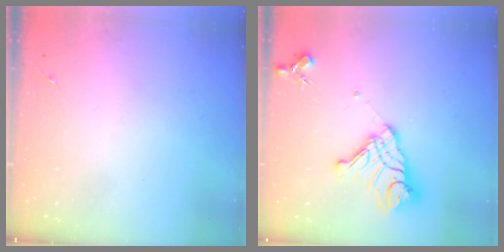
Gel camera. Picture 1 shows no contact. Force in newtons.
{"total": 15.8, "press": 15.7, "slide": 1.7}